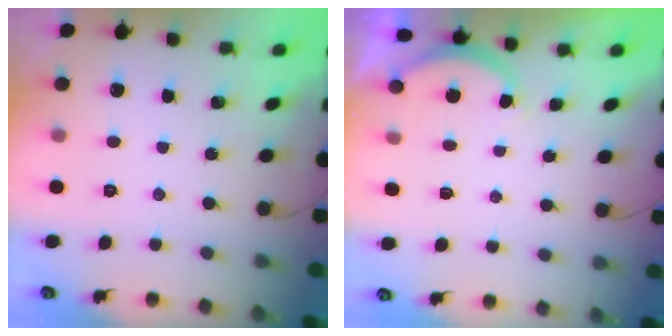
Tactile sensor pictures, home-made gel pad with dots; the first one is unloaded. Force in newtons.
{"total": 2.5, "press": 2.5, "slide": 0.5}